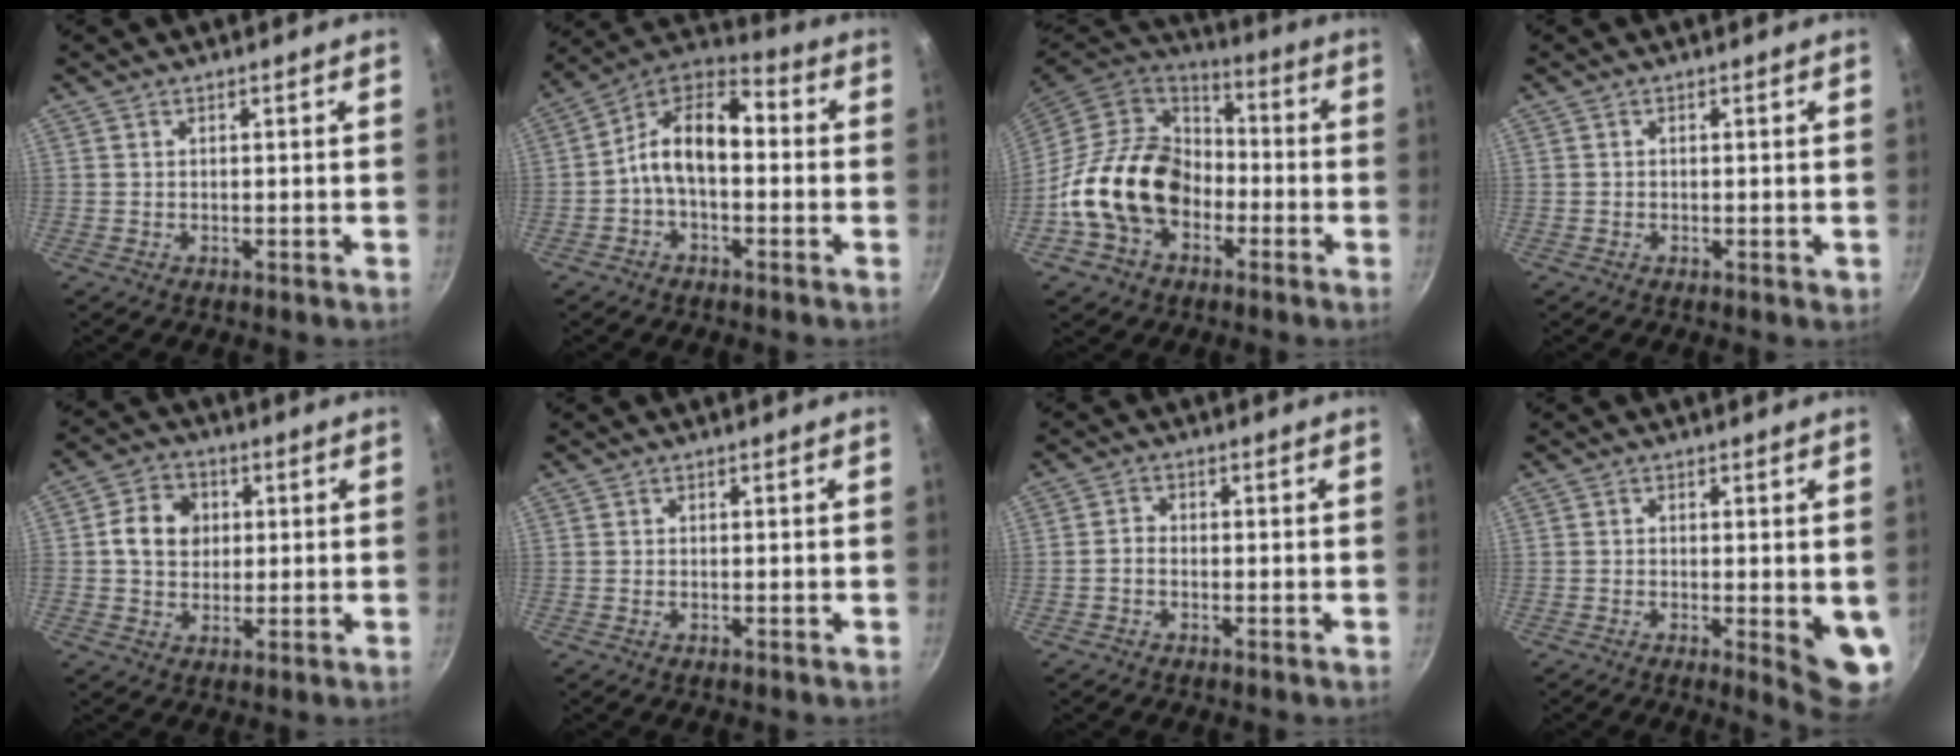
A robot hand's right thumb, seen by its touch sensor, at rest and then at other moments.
{"total": 12.5, "force": [-0.9, 7.4, 10.0], "torque": [-0.159, 0.048, -0.038]}
{"total": 19.6, "force": [-5.2, 14.7, 11.9], "torque": [-0.191, 0.053, -0.103]}
{"total": 1.0, "force": [-0.4, 0.6, 0.7], "torque": [-0.008, 0.003, -0.007]}
{"total": 8.2, "force": [1.3, 6.9, 4.1], "torque": [-0.045, 0.006, 0.010]}
{"total": 0.0}
{"total": 1.9, "force": [-0.9, 1.4, 0.9], "torque": [-0.015, 0.015, -0.021]}
{"total": 6.7, "force": [-0.9, 1.8, 6.4], "torque": [-0.073, -0.012, -0.009]}